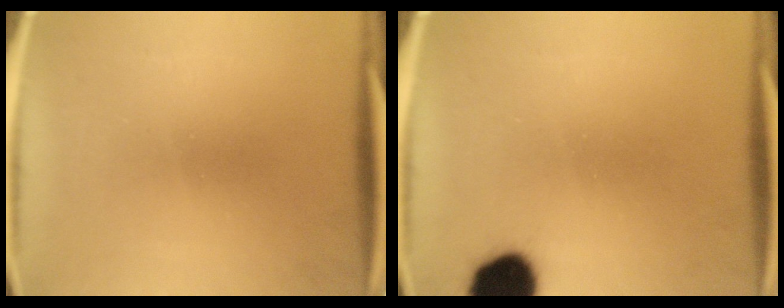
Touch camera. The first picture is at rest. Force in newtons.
{"total": 10.9}